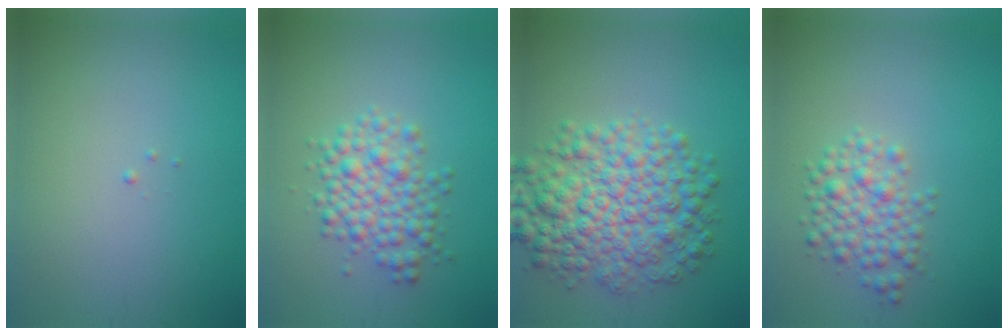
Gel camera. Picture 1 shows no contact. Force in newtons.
{"total": 4.2, "press": 4.2, "slide": 0.1}
{"total": 8.0, "press": 8.0, "slide": 0.1}
{"total": 3.3, "press": 3.3, "slide": 0.2}